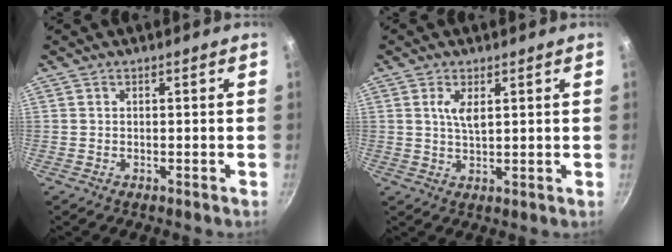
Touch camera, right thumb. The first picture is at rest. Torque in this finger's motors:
{"motor_torque": [-0.04, 1.03, 0.54, 0.24, 0.02]}